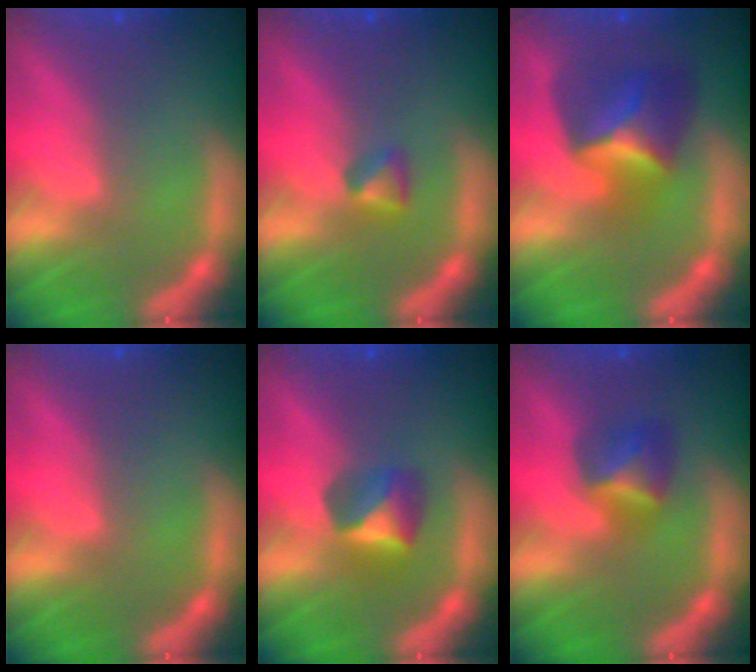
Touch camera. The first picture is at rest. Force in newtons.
{"total": 1.4}
{"total": 5.4}
{"total": 0.0}
{"total": 2.9}
{"total": 2.9}